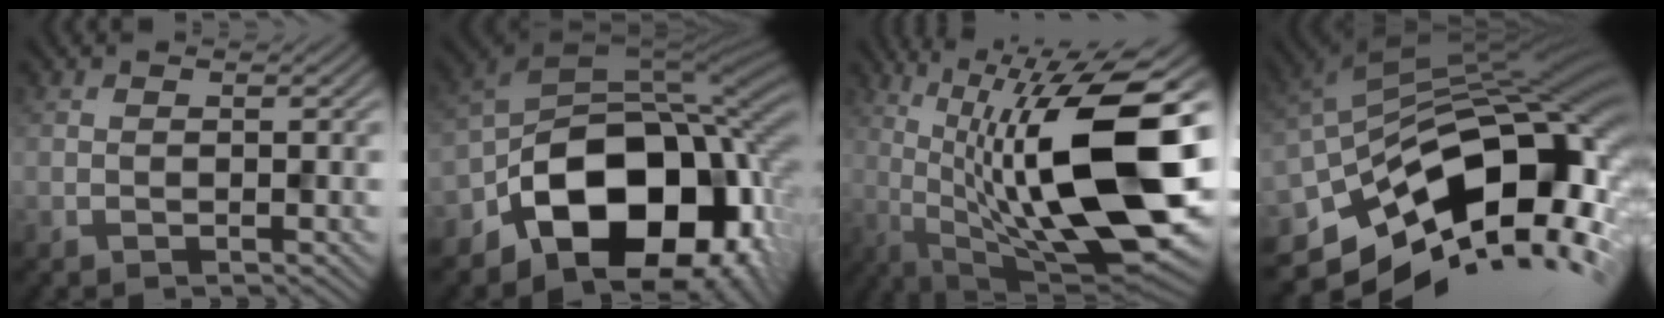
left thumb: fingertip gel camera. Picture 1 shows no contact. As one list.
[{"total": 17.3, "force": [-6.6, 11.4, 11.2], "torque": [-0.151, -0.022, -0.120]}, {"total": 19.3, "force": [1.5, 6.6, 18.1], "torque": [-0.286, 0.018, 0.033]}, {"total": 17.0, "force": [-6.5, 8.9, 12.9], "torque": [-0.223, -0.026, -0.100]}]